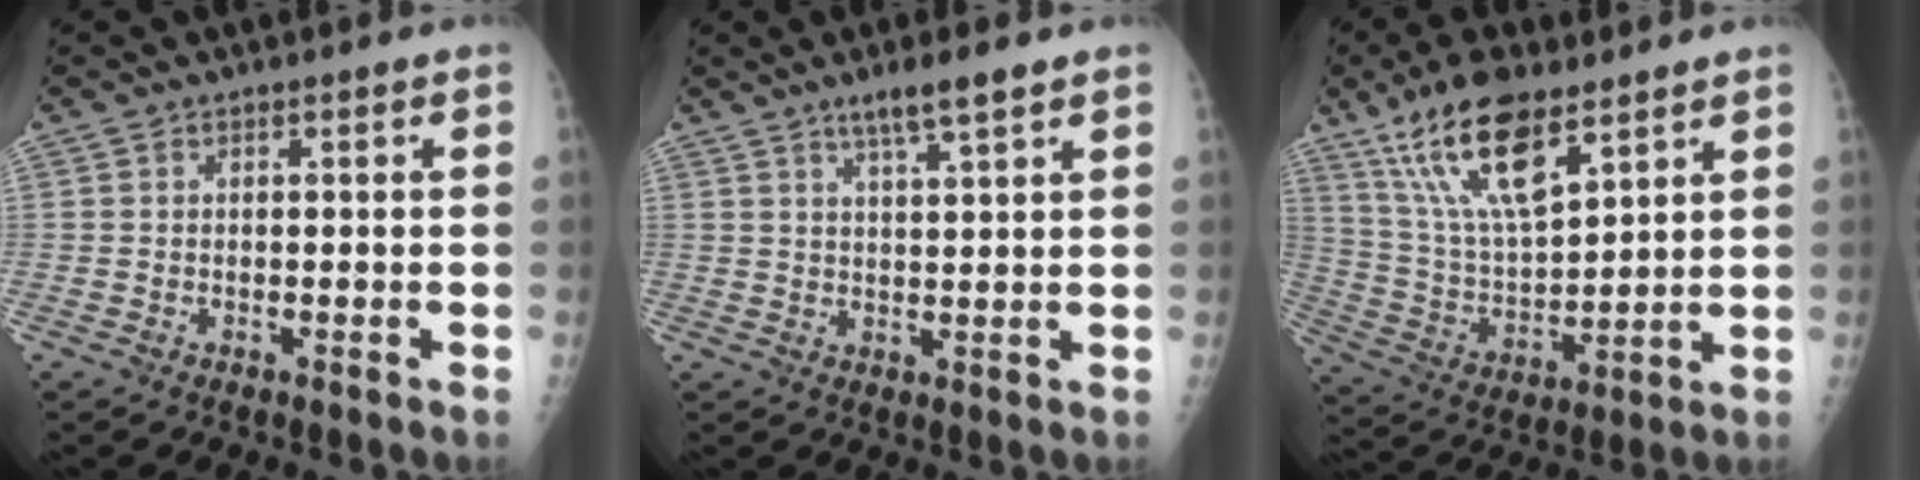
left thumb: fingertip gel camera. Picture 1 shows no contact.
{"total": 5.4, "force": [3.8, 0.4, 3.8], "torque": [-0.067, -0.017, 0.068]}
{"total": 16.7, "force": [10.5, 6.1, 11.5], "torque": [-0.198, -0.041, 0.208]}